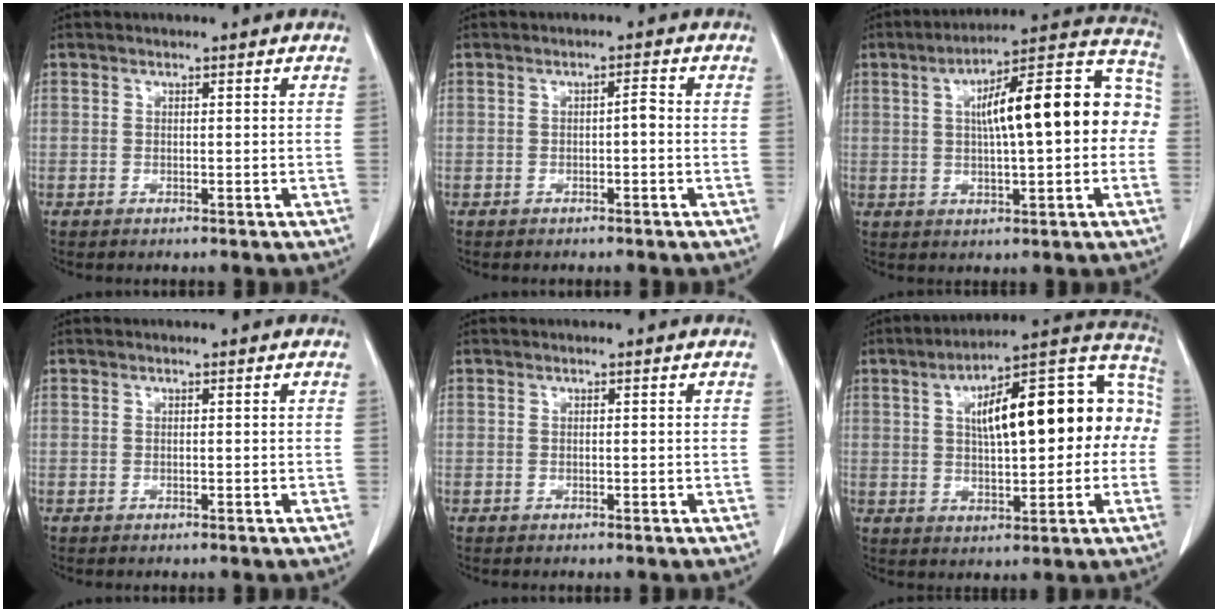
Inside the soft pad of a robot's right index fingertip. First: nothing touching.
{"total": 1.9, "force": [-0.3, 0.6, 1.8], "torque": [-0.034, 0.010, -0.002]}
{"total": 19.1, "force": [1.8, 4.9, 18.4], "torque": [-0.270, 0.052, 0.027]}
{"total": 0.0}
{"total": 0.0}
{"total": 22.0, "force": [2.8, 7.7, 20.5], "torque": [-0.310, 0.054, 0.042]}